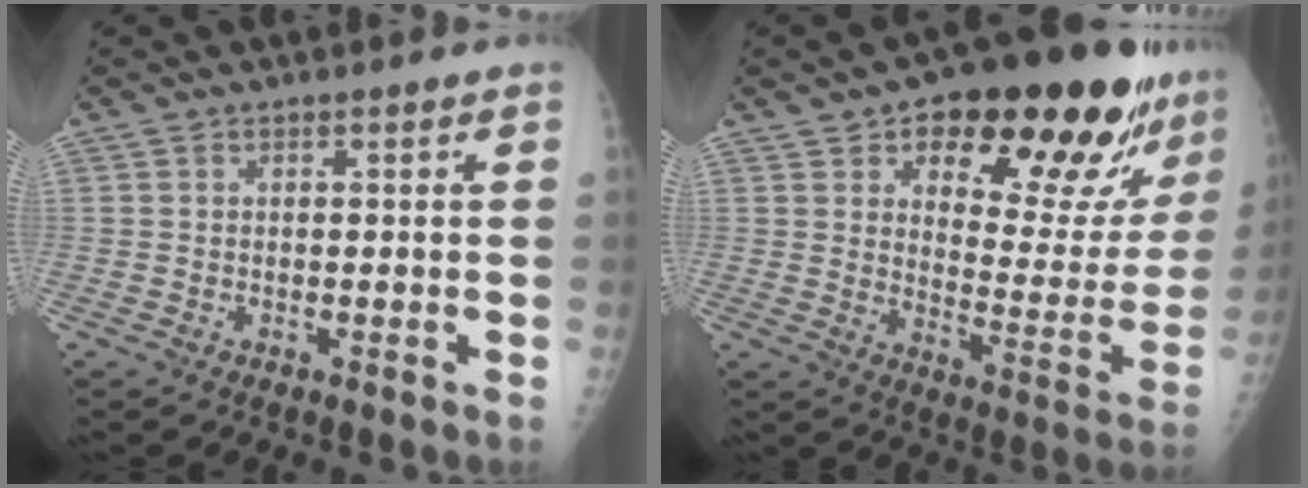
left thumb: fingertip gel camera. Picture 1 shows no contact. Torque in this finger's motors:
{"motor_torque": [1.08, 1.40, 1.43, -1.34, 0.14]}